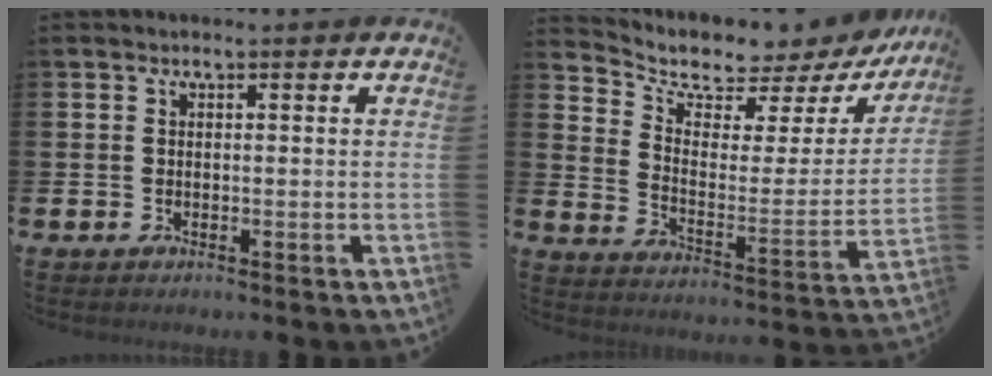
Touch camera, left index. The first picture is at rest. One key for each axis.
{"total": 5.9, "fx": 5.3, "fy": 2.4, "fz": 1.1, "tx": -0.056, "ty": -0.047, "tz": 0.085}